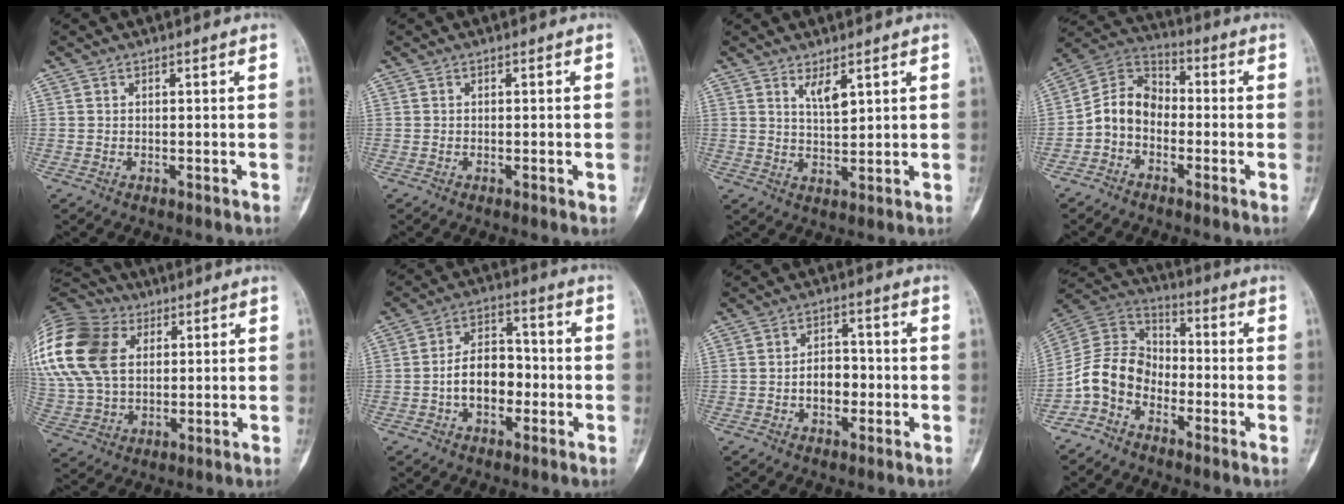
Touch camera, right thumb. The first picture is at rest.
{"total": 1.0, "force": [-0.2, 0.4, 0.9], "torque": [-0.012, -0.001, -0.003]}
{"total": 3.9, "force": [2.2, 1.2, 2.9], "torque": [-0.046, -0.021, 0.045]}
{"total": 8.9, "force": [-2.6, 6.8, 5.1], "torque": [-0.082, 0.049, -0.064]}
{"total": 26.6, "force": [8.1, 18.8, 17.1], "torque": [-0.405, 0.044, 0.159]}
{"total": 9.4, "force": [-2.1, 6.2, 6.8], "torque": [-0.089, 0.035, -0.045]}
{"total": 5.3, "force": [-1.2, 3.6, 3.7], "torque": [-0.036, 0.020, -0.025]}
{"total": 10.2, "force": [-4.7, 7.6, 4.9], "torque": [-0.084, 0.061, -0.109]}